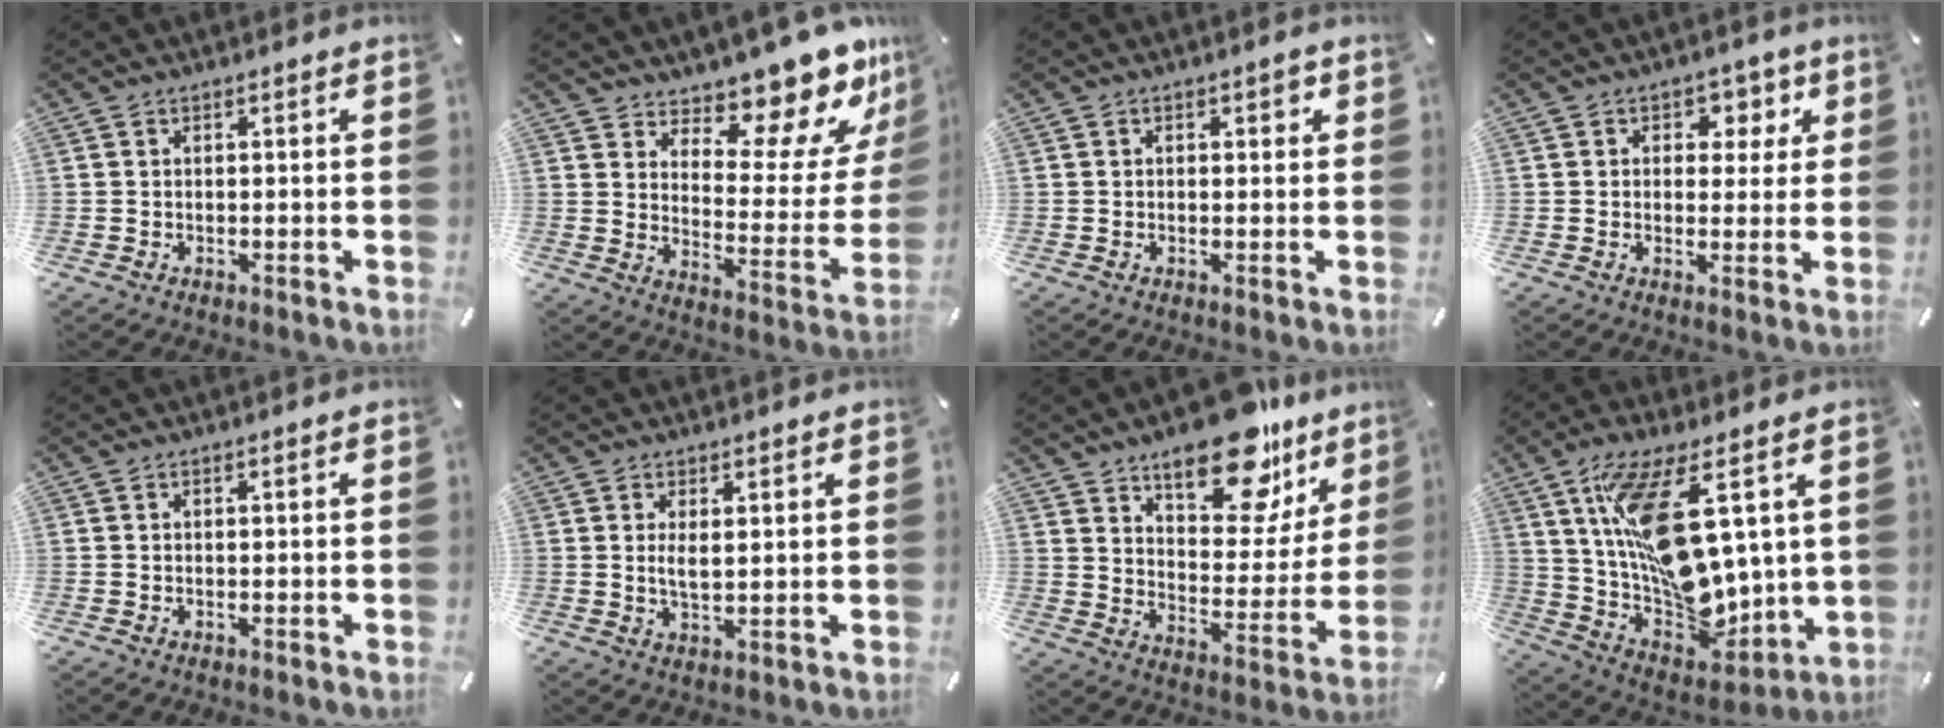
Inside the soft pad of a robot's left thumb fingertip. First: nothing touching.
{"total": 14.2, "force": [12.7, 4.4, 4.5], "torque": [-0.049, -0.134, 0.209]}
{"total": 1.5, "force": [0.5, 0.9, 1.1], "torque": [-0.006, 0.000, 0.003]}
{"total": 5.3, "force": [1.7, 4.6, 2.0], "torque": [0.001, -0.008, 0.019]}
{"total": 0.0}
{"total": 3.6, "force": [1.4, 1.4, 3.0], "torque": [-0.047, -0.007, 0.021]}
{"total": 19.5, "force": [14.3, 8.9, 9.7], "torque": [-0.130, -0.104, 0.242]}
{"total": 19.6, "force": [7.2, 9.7, 15.5], "torque": [-0.282, -0.052, 0.128]}